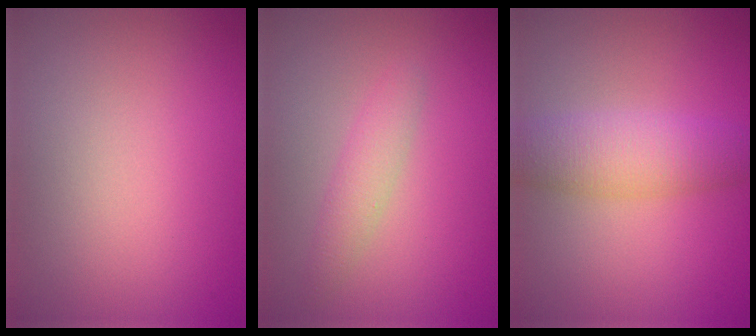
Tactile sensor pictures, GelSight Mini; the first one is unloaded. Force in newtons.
{"total": 1.9, "press": 1.9, "slide": 0.1}
{"total": 4.3, "press": 4.3, "slide": 0.1}